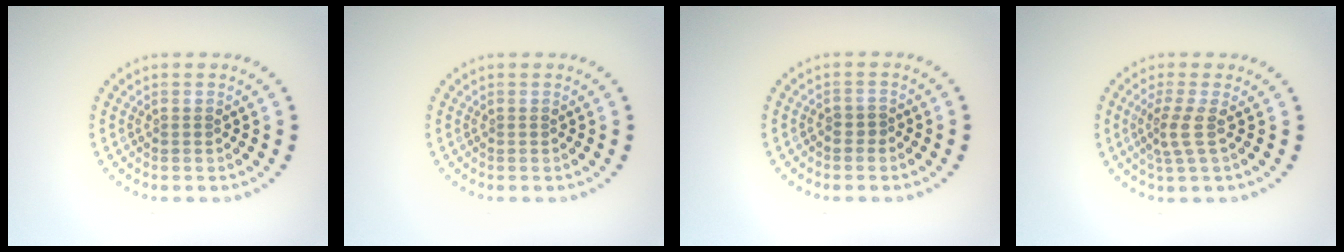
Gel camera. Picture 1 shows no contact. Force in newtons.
{"total": 0.0}
{"total": 0.9, "press": 0.6, "slide": 0.6}
{"total": 2.4, "press": 1.7, "slide": 1.8}